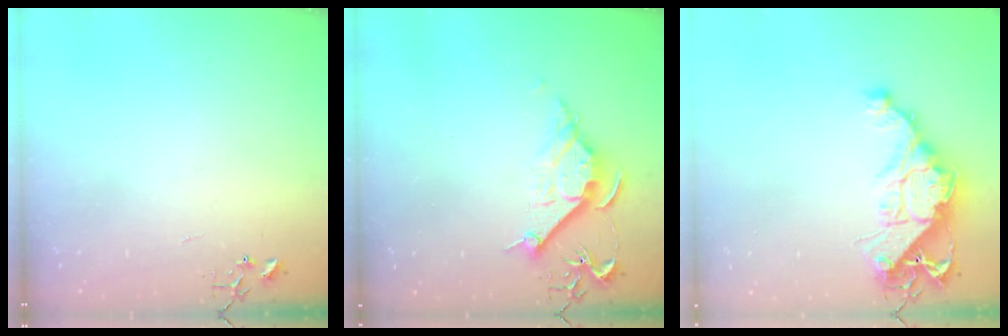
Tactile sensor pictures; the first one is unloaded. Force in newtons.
{"total": 10.7, "press": 10.7, "slide": 0.7}
{"total": 13.4, "press": 13.4, "slide": 1.1}